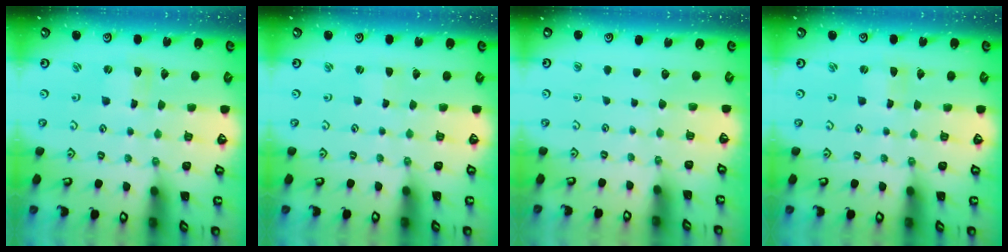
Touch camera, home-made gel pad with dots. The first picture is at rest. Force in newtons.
{"total": 0.0}
{"total": 0.0}
{"total": 0.0}